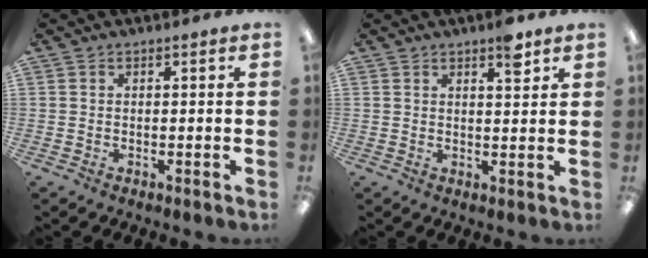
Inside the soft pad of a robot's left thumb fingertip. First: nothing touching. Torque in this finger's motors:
{"motor_torque": [0.61, 0.02, 0.69, -0.40, 0.01]}